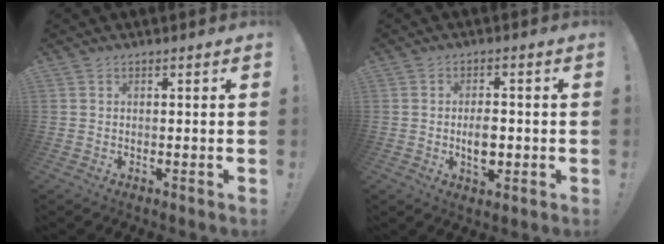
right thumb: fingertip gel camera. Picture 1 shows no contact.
{"total": 6.2, "force": [-0.9, 3.6, 4.9], "torque": [-0.064, -0.004, -0.020]}